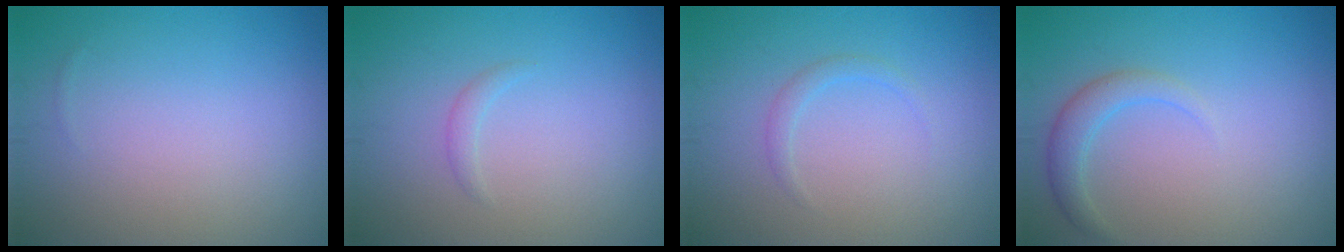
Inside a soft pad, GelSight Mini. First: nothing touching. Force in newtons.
{"total": 0.8, "press": 0.8, "slide": 0.1}
{"total": 1.1, "press": 1.1, "slide": 0.1}
{"total": 2.1, "press": 2.1, "slide": 0.1}